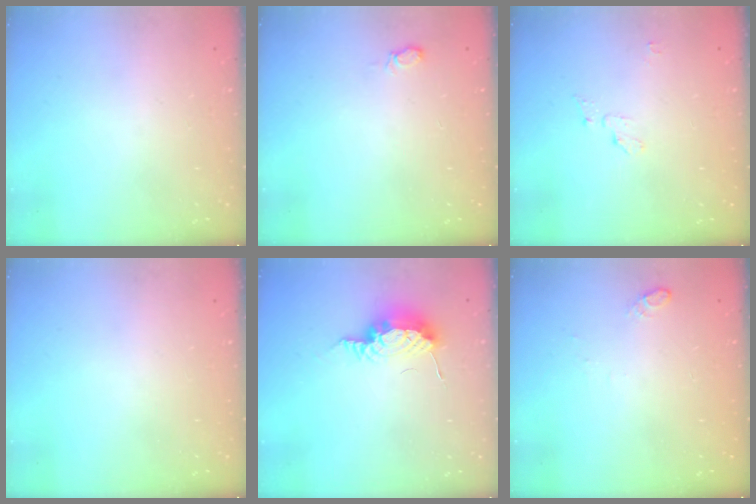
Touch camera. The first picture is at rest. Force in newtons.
{"total": 5.6, "press": 5.5, "slide": 1.1}
{"total": 3.9, "press": 3.9, "slide": 0.3}
{"total": 0.0}
{"total": 10.3, "press": 9.3, "slide": 4.4}
{"total": 6.2, "press": 4.6, "slide": 4.1}